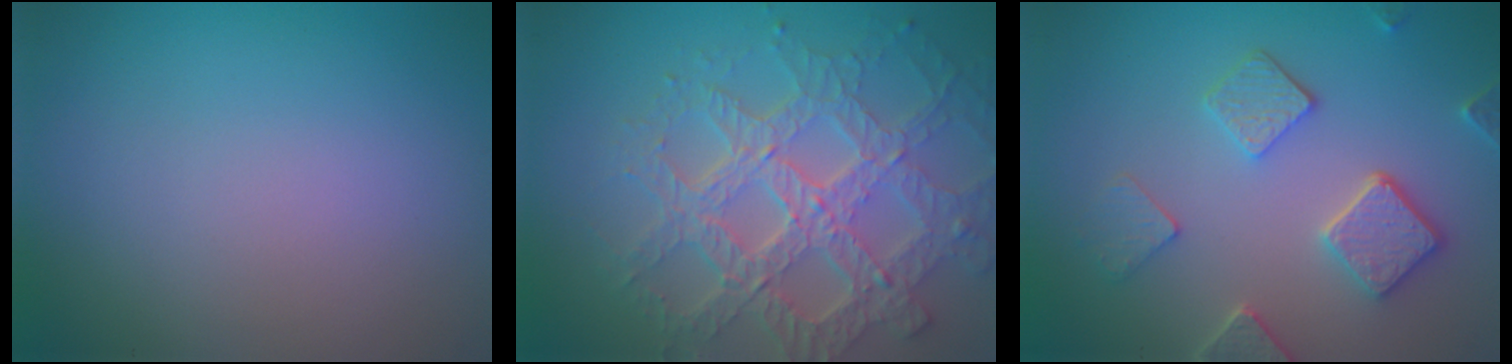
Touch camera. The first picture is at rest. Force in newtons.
{"total": 8.1, "press": 6.0, "slide": 5.5}
{"total": 4.3, "press": 3.8, "slide": 1.9}